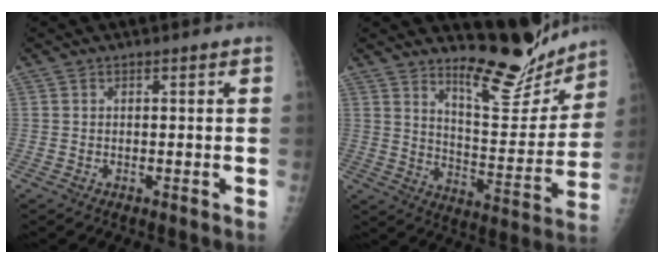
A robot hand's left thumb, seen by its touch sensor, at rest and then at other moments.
{"total": 14.4, "force": [12.9, 3.6, 5.2], "torque": [-0.041, -0.117, 0.200]}